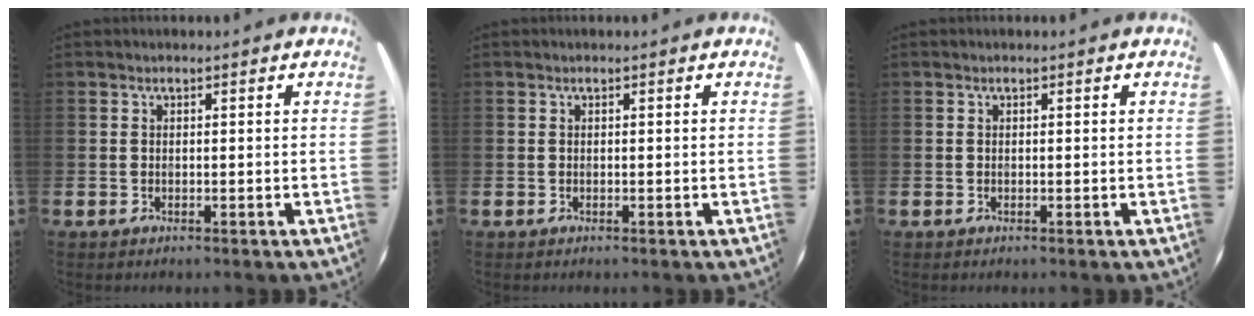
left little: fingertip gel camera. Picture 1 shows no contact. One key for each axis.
{"total": 0.0}
{"total": 0.0}